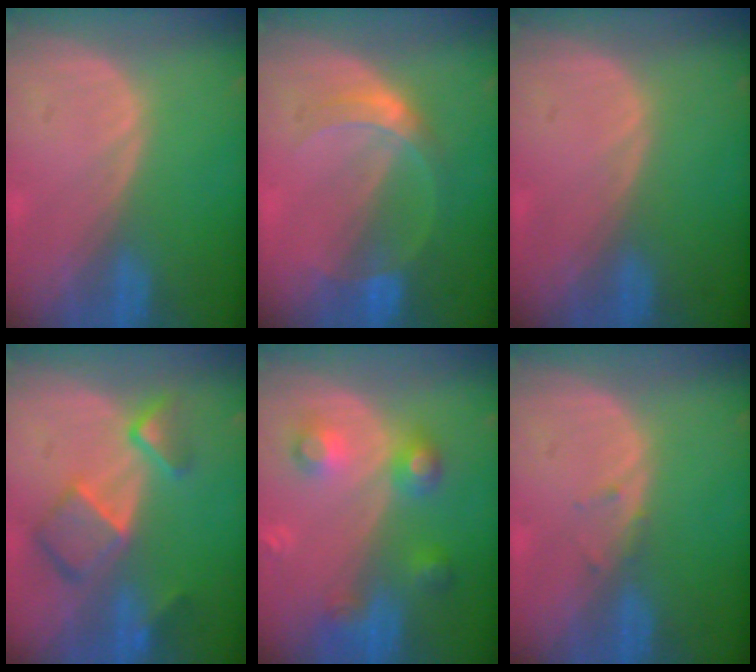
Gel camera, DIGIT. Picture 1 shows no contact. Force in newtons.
{"total": 5.0, "press": 4.8, "slide": 1.3}
{"total": 0.0}
{"total": 7.9, "press": 6.8, "slide": 3.9}
{"total": 6.1, "press": 6.1, "slide": 0.4}
{"total": 0.8, "press": 0.8, "slide": 0.2}